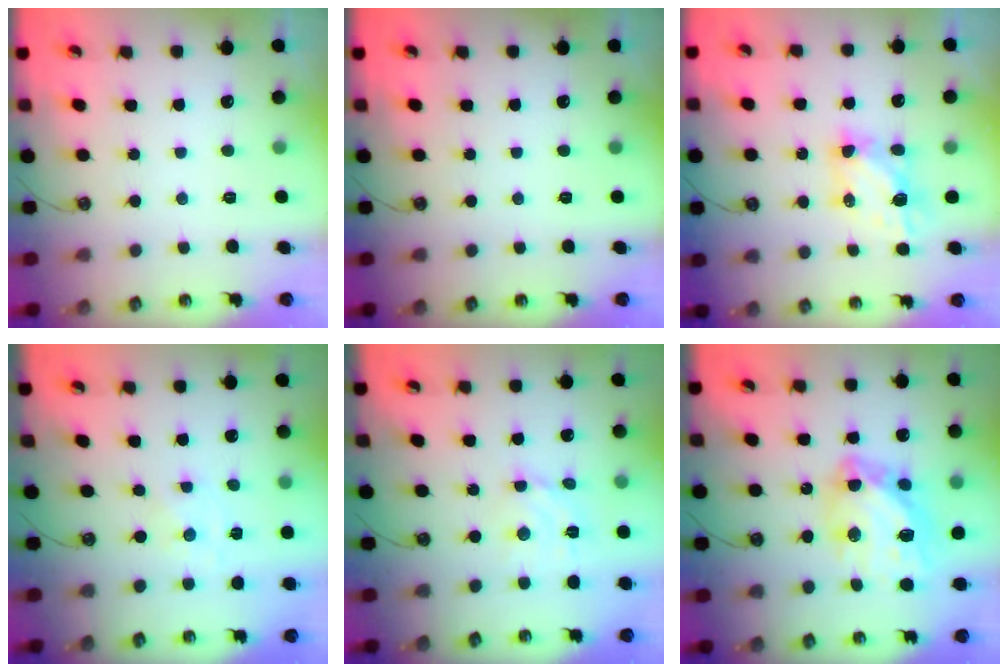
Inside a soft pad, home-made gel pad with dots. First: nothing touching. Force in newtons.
{"total": 0.0}
{"total": 6.2, "press": 6.2, "slide": 0.2}
{"total": 0.0}
{"total": 6.1, "press": 6.1, "slide": 0.4}
{"total": 15.5, "press": 15.4, "slide": 1.5}